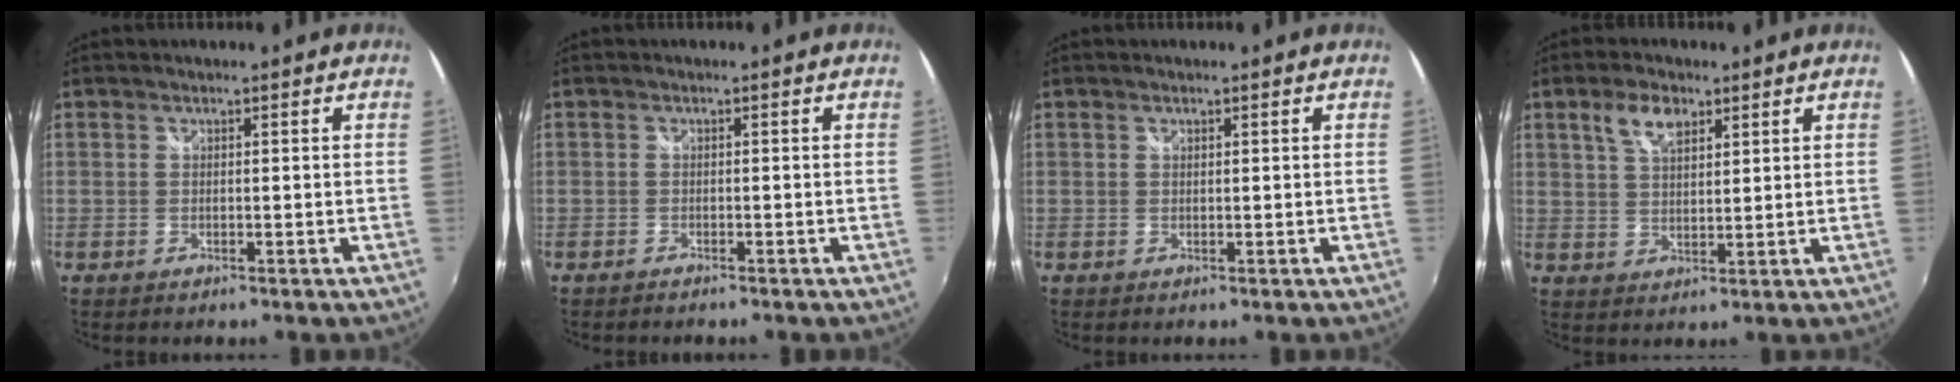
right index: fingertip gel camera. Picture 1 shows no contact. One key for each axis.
{"total": 1.0, "fx": -1.0, "fy": 0.3, "fz": 0.2, "tx": -0.010, "ty": -0.003, "tz": -0.019}
{"total": 0.0}
{"total": 5.6, "fx": 3.2, "fy": 2.8, "fz": 3.7, "tx": -0.067, "ty": 0.010, "tz": 0.059}